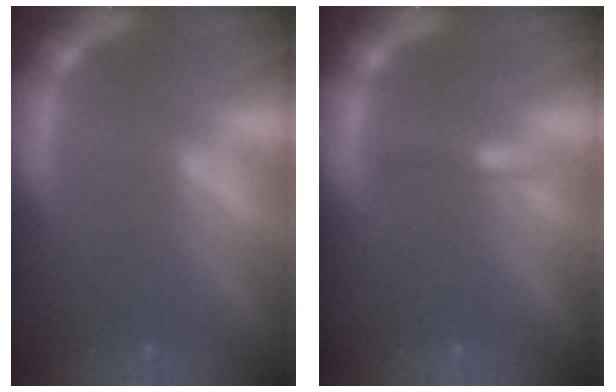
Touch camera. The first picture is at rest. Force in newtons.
{"total": 0.9}